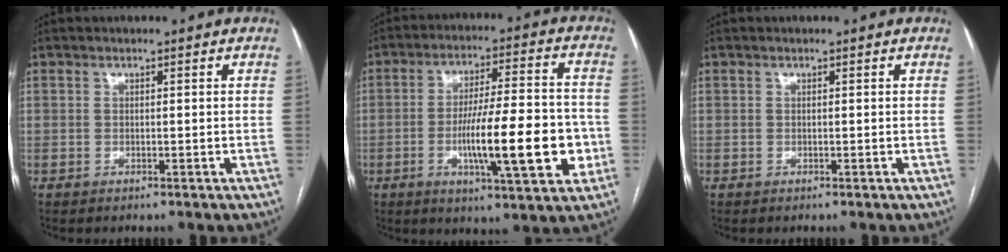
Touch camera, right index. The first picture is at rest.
{"total": 15.9, "force": [-3.7, 2.6, 15.2], "torque": [-0.246, 0.002, -0.055]}
{"total": 0.0}